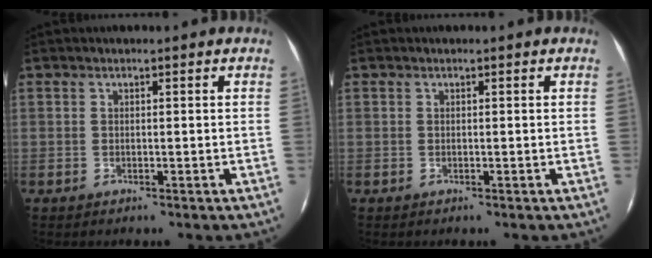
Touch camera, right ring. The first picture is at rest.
{"total": 0.0}